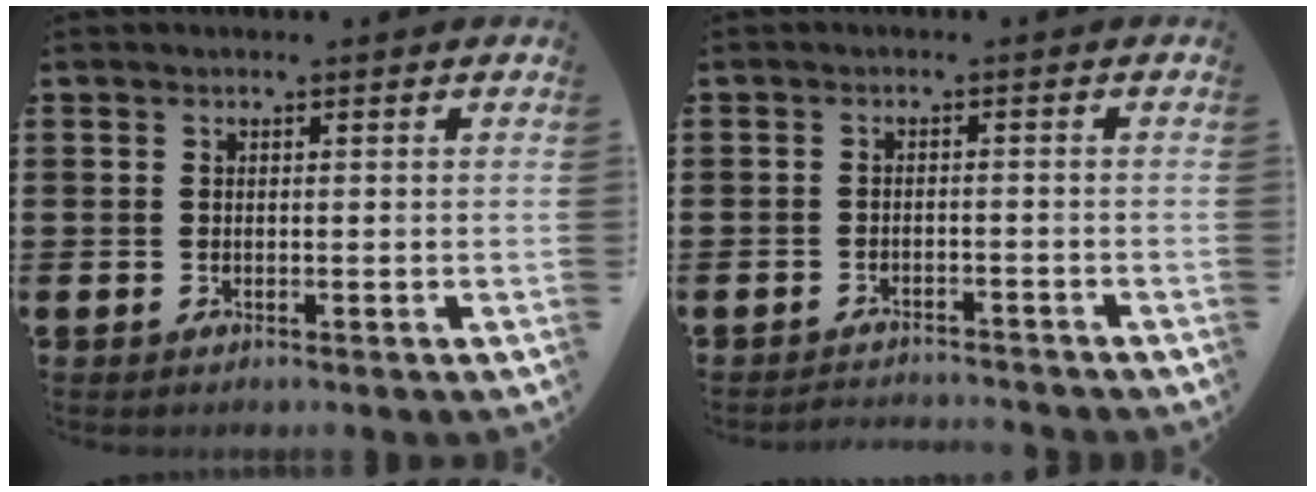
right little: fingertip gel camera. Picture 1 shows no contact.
{"total": 1.7, "force": [-1.7, -0.1, -0.2], "torque": [-0.003, 0.004, -0.037]}